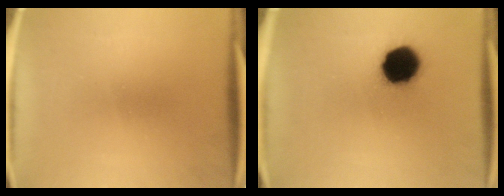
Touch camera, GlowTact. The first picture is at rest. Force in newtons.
{"total": 14.1}